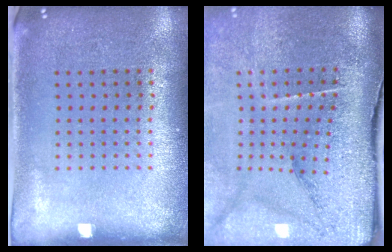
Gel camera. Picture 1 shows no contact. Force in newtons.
{"total": 4.9, "press": 3.8, "slide": 3.1}